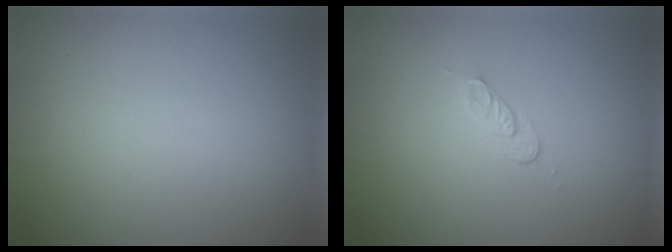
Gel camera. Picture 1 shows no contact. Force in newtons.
{"total": 1.2, "press": 0.6, "slide": 1.0}